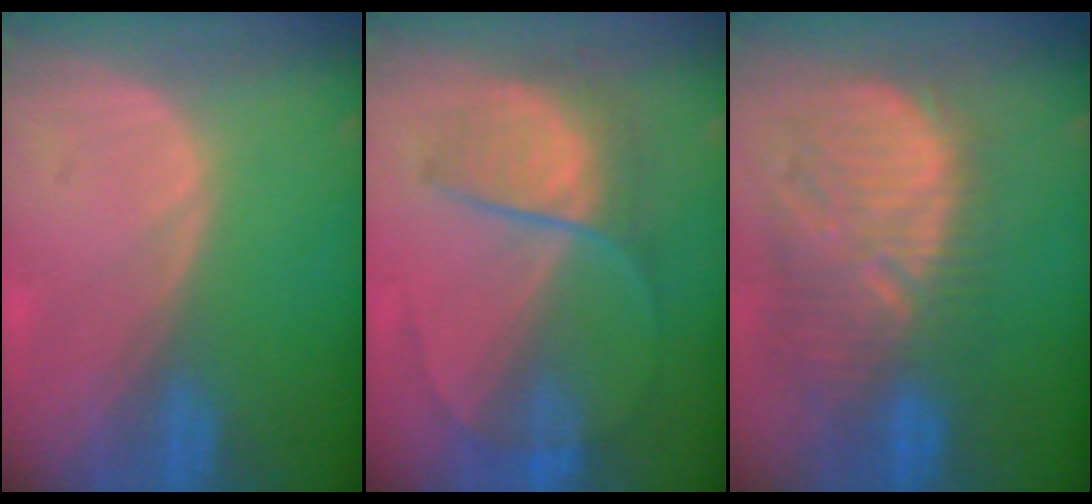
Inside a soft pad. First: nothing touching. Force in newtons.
{"total": 6.8, "press": 6.6, "slide": 1.6}
{"total": 12.1, "press": 11.2, "slide": 4.6}